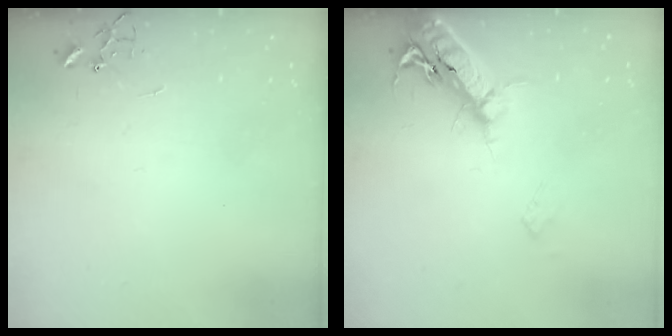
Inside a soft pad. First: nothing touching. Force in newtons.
{"total": 17.6, "press": 17.3, "slide": 3.5}